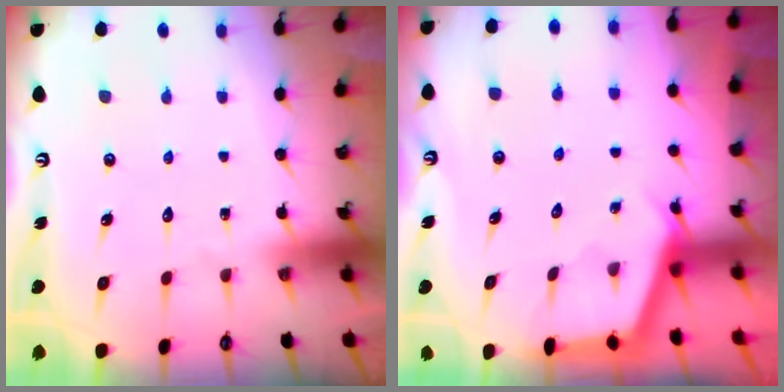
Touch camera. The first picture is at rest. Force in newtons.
{"total": 2.9, "press": 2.9, "slide": 0.4}